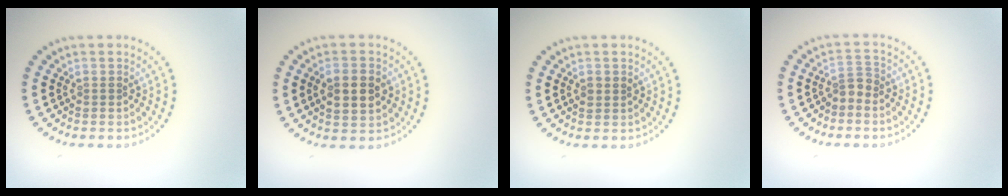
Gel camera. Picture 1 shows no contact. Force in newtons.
{"total": 4.5, "press": 4.5, "slide": 0.1}
{"total": 1.0, "press": 1.0, "slide": 0.0}
{"total": 1.5, "press": 1.3, "slide": 0.9}